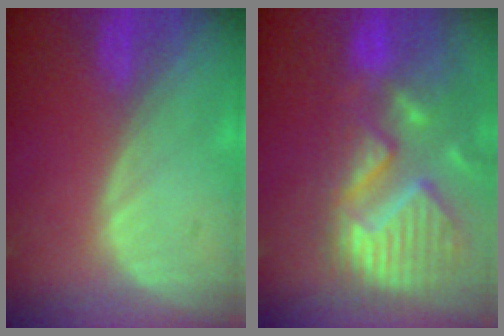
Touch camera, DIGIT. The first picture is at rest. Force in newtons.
{"total": 13.9, "press": 11.8, "slide": 7.3}